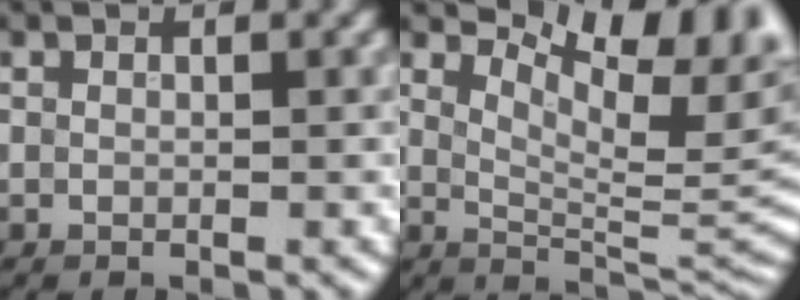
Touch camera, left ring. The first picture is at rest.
{"total": 8.4, "force": [4.9, 3.3, 5.8], "torque": [-0.084, 0.000, 0.080]}